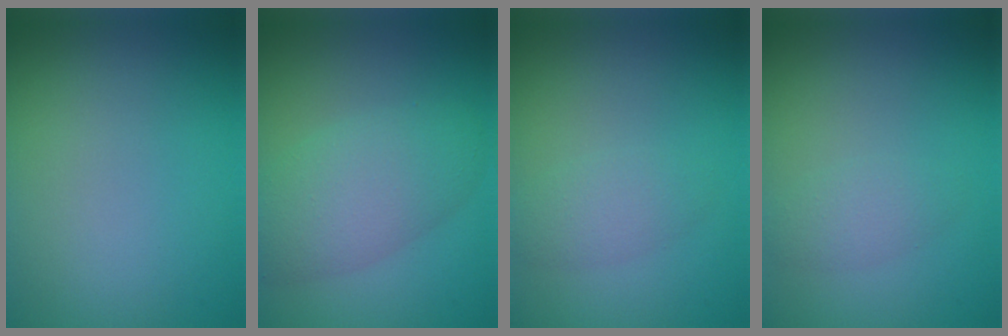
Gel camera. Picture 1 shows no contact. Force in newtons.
{"total": 5.8, "press": 5.8, "slide": 0.2}
{"total": 2.2, "press": 2.2, "slide": 0.1}
{"total": 1.8, "press": 1.8, "slide": 0.1}